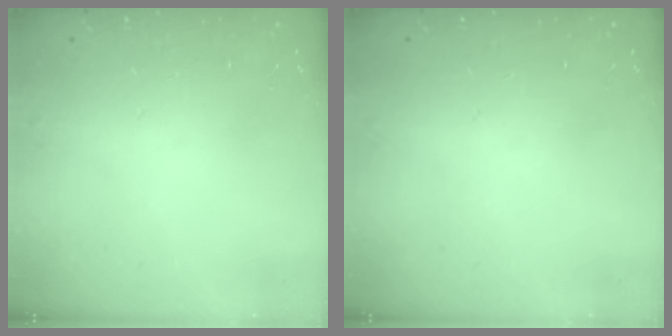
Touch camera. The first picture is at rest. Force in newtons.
{"total": 0.0}